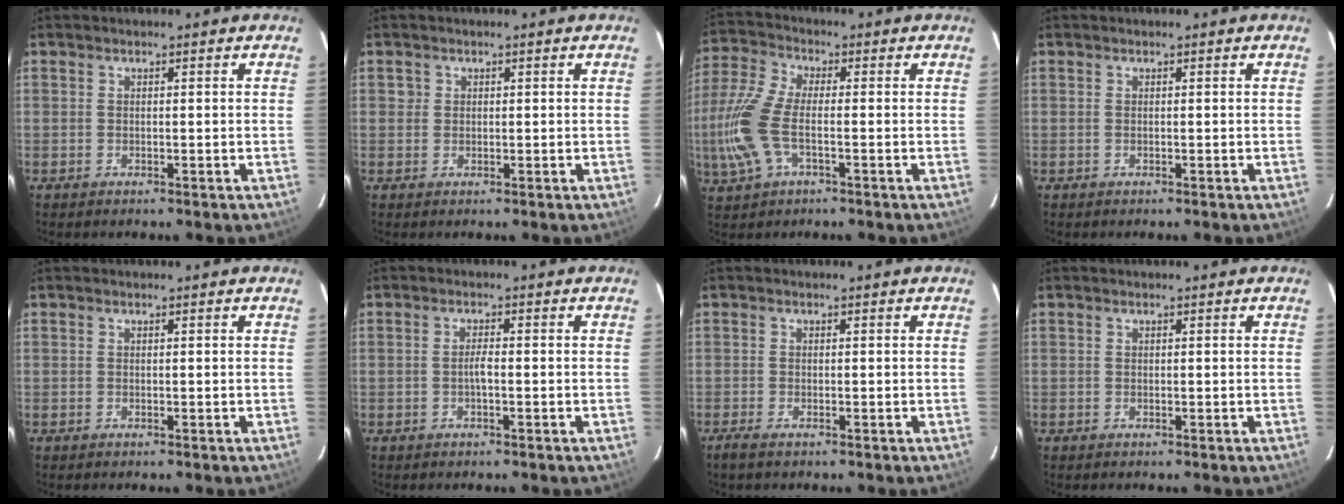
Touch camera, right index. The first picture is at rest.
{"total": 1.2, "force": [0.1, 1.2, 0.1], "torque": [0.001, 0.003, 0.000]}
{"total": 12.0, "force": [-2.6, 5.4, 10.4], "torque": [-0.250, 0.001, -0.055]}
{"total": 0.0}
{"total": 0.0}
{"total": 1.6, "force": [-0.6, 0.2, 1.5], "torque": [-0.029, 0.004, -0.012]}
{"total": 1.8, "force": [-1.4, 0.4, 1.1], "torque": [-0.026, -0.007, -0.028]}
{"total": 0.0}